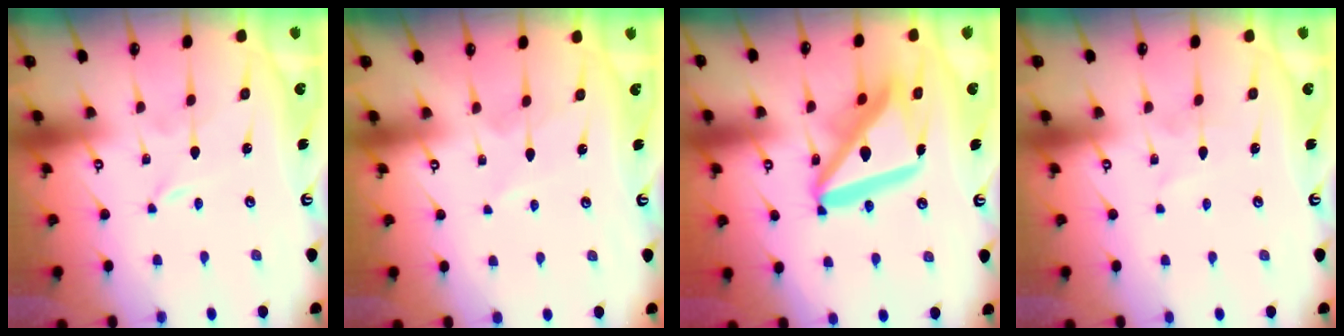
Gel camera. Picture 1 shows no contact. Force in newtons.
{"total": 1.6, "press": 1.5, "slide": 0.3}
{"total": 19.0, "press": 18.8, "slide": 2.4}
{"total": 2.8, "press": 2.7, "slide": 0.3}